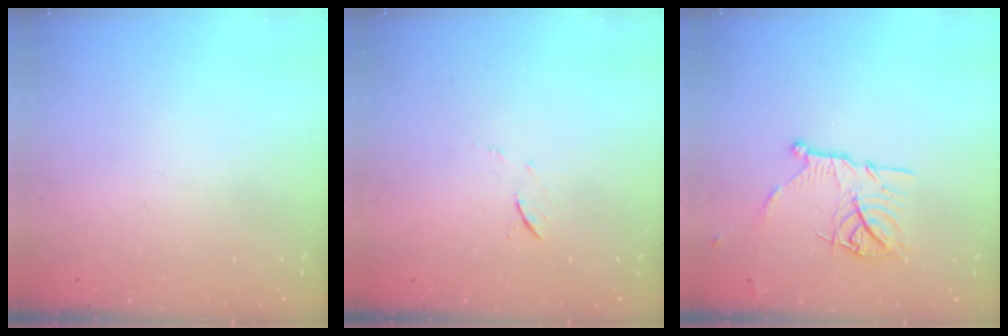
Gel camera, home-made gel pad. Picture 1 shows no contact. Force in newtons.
{"total": 5.2, "press": 5.1, "slide": 0.7}
{"total": 12.8, "press": 12.8, "slide": 1.1}